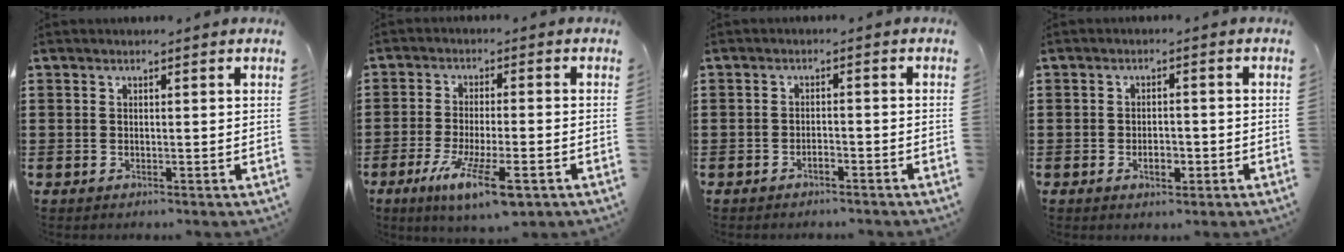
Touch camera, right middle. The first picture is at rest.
{"total": 8.7, "force": [-4.6, 2.1, 7.1], "torque": [-0.135, -0.009, -0.079]}
{"total": 1.5, "force": [-1.3, 0.4, 0.6], "torque": [-0.017, -0.001, -0.024]}
{"total": 3.1, "force": [-1.2, 1.6, 2.4], "torque": [-0.036, 0.000, -0.024]}